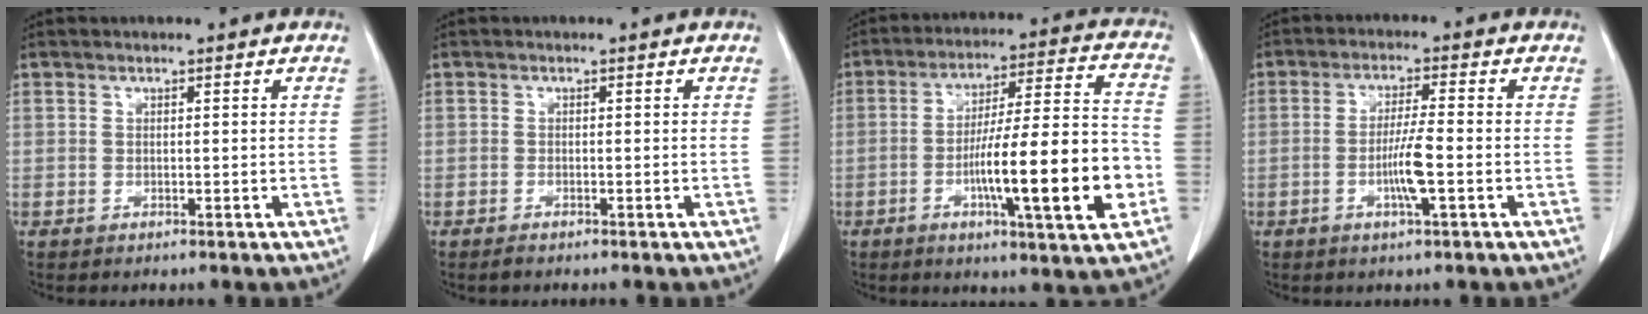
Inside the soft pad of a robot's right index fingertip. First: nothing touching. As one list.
[{"total": 0.9, "force": [-0.8, 0.2, 0.5], "torque": [-0.010, -0.001, -0.008]}, {"total": 18.0, "force": [-5.0, 1.2, 17.2], "torque": [-0.268, 0.005, -0.075]}, {"total": 5.5, "force": [-1.6, -0.1, 5.3], "torque": [-0.103, -0.006, -0.030]}]